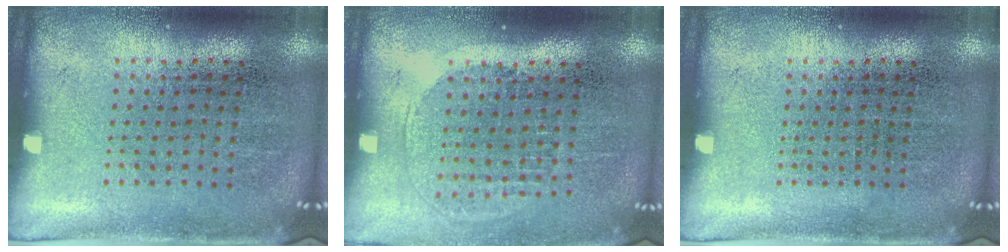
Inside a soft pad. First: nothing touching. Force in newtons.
{"total": 1.3, "press": 1.2, "slide": 0.6}
{"total": 0.0}